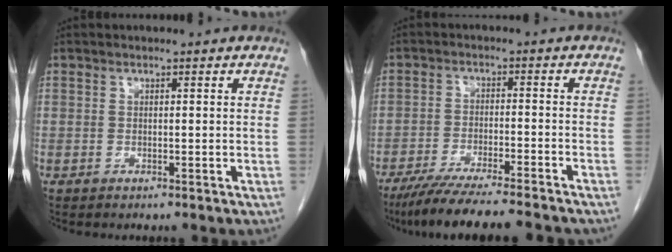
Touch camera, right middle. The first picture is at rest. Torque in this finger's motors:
{"motor_torque": [1.12, -1.02, 0.16, 0.11]}